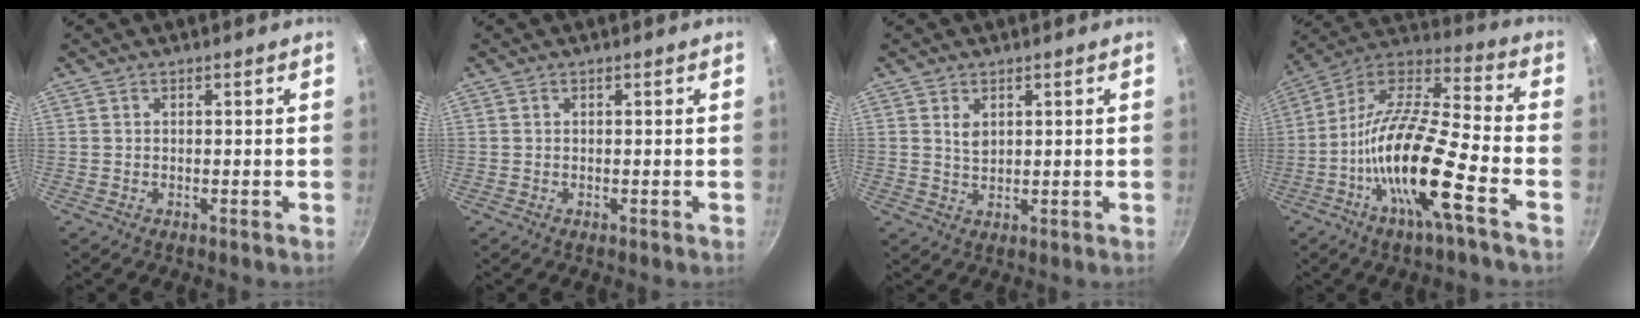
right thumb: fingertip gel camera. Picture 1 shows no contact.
{"total": 0.0}
{"total": 2.6, "force": [1.1, 1.7, 1.6], "torque": [-0.025, -0.006, 0.022]}
{"total": 19.9, "force": [-7.7, 4.7, 17.7], "torque": [-0.317, 0.045, -0.163]}